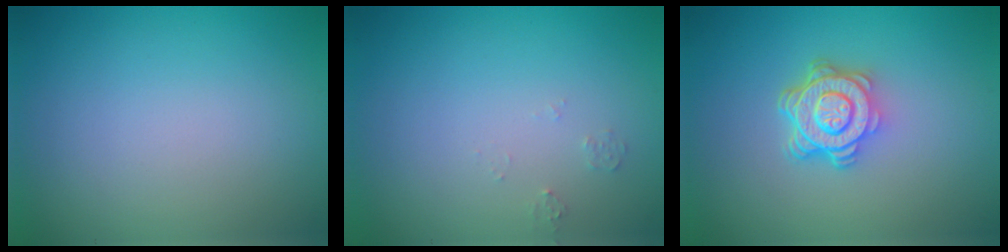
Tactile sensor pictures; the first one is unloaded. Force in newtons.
{"total": 0.7, "press": 0.7, "slide": 0.1}
{"total": 4.9, "press": 3.7, "slide": 3.2}